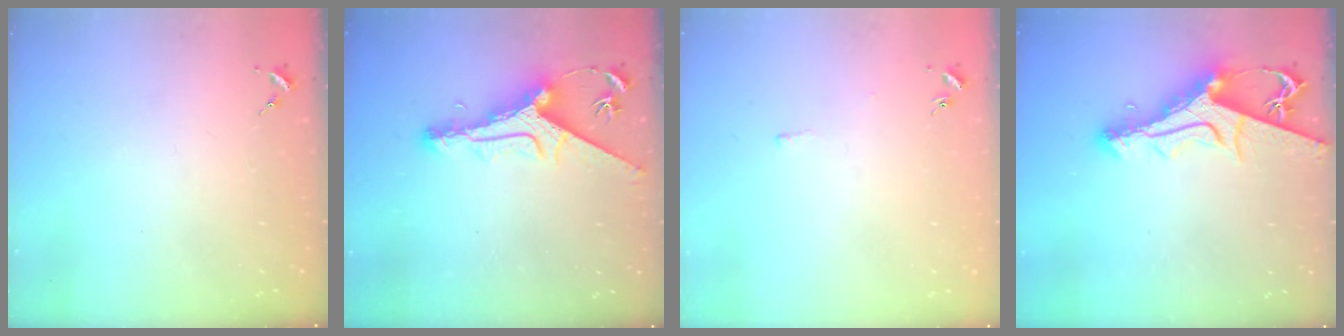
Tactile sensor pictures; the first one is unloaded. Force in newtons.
{"total": 12.4, "press": 12.4, "slide": 0.9}
{"total": 2.2, "press": 2.2, "slide": 0.5}
{"total": 10.7, "press": 10.7, "slide": 1.1}